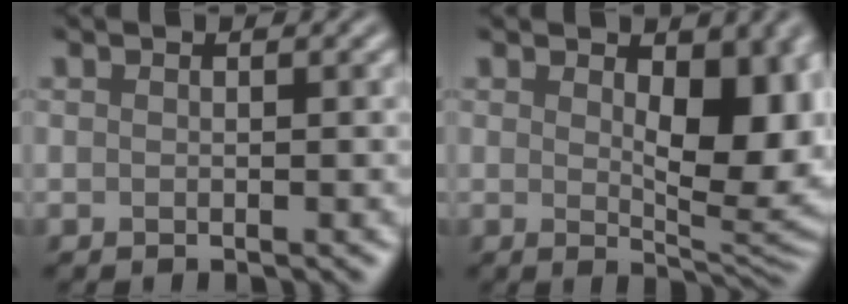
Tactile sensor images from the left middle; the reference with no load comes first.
{"total": 7.9, "force": [1.3, 3.8, 6.8], "torque": [-0.097, -0.012, 0.028]}